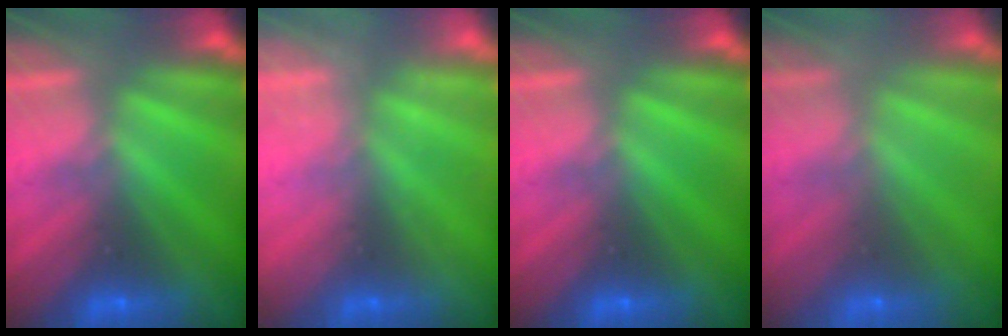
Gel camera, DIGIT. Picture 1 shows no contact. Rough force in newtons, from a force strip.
{"total": 2.2}
{"total": 0.0}
{"total": 8.8}